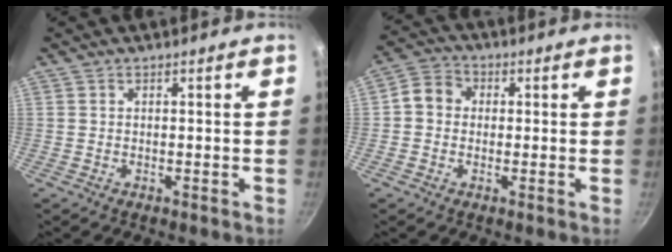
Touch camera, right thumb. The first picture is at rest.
{"total": 5.6, "force": [0.2, 4.9, 2.7], "torque": [-0.028, 0.012, -0.016]}